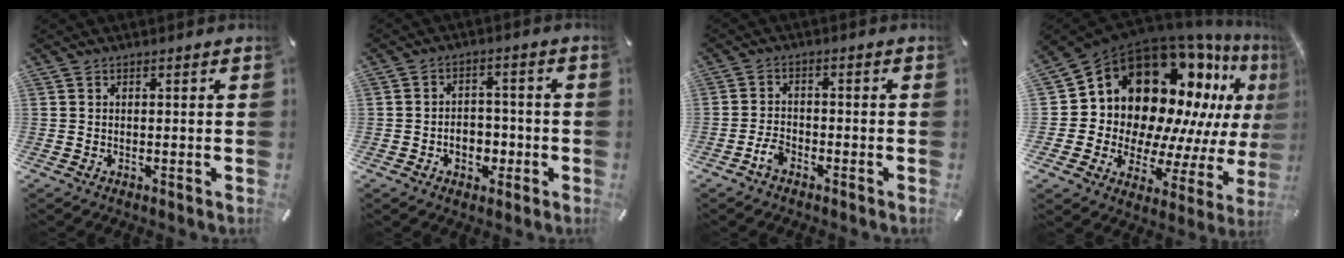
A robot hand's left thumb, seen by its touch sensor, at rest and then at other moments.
{"total": 5.6, "force": [-1.9, 4.7, 2.5], "torque": [-0.044, 0.014, -0.032]}
{"total": 3.6, "force": [-2.5, 2.0, 1.7], "torque": [-0.035, 0.012, -0.048]}
{"total": 20.3, "force": [11.1, 13.9, 9.9], "torque": [-0.141, -0.130, 0.222]}